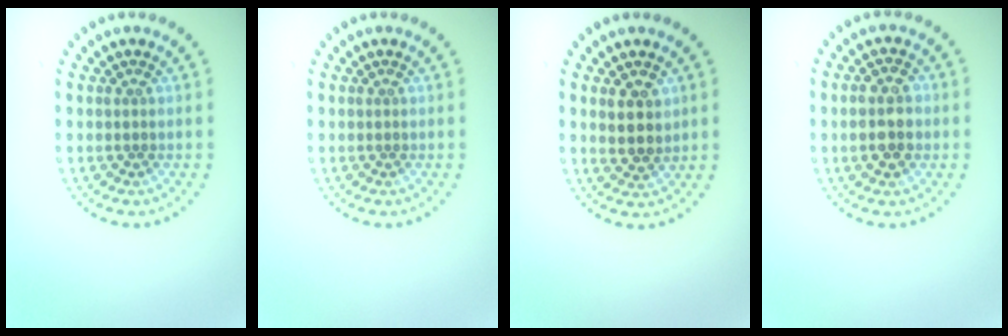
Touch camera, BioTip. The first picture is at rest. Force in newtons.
{"total": 0.0}
{"total": 2.8, "press": 2.7, "slide": 0.9}
{"total": 2.9, "press": 2.9, "slide": 0.4}